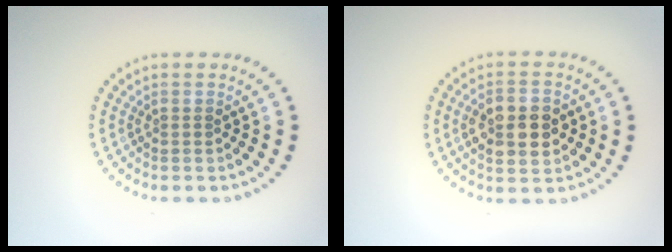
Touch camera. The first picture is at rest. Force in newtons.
{"total": 4.5, "press": 4.5, "slide": 0.0}